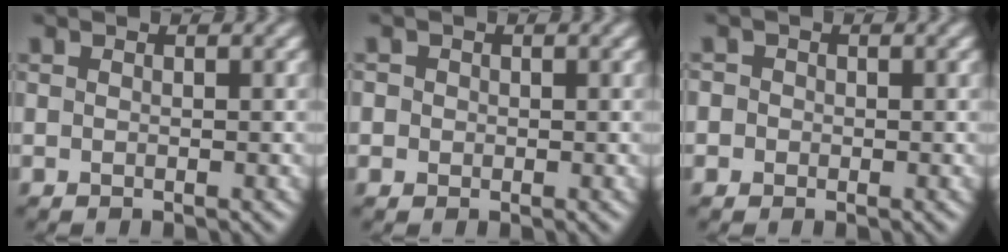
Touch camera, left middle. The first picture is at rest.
{"total": 1.4, "force": [0.2, 1.4, 0.3], "torque": [0.012, 0.008, -0.007]}
{"total": 2.0, "force": [-0.2, 1.9, 0.3], "torque": [0.018, 0.014, -0.027]}